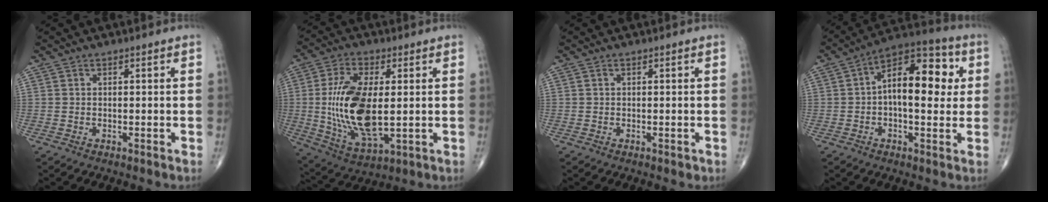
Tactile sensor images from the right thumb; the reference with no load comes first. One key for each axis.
{"total": 17.2, "fx": 0.2, "fy": 7.9, "fz": 15.3, "tx": -0.303, "ty": -0.016, "tz": 0.014}
{"total": 0.8, "fx": -0.1, "fy": 0.5, "fz": 0.6, "tx": -0.006, "ty": -0.001, "tz": 0.000}
{"total": 15.1, "fx": 1.8, "fy": 7.6, "fz": 13.0, "tx": -0.172, "ty": 0.029, "tz": 0.018}